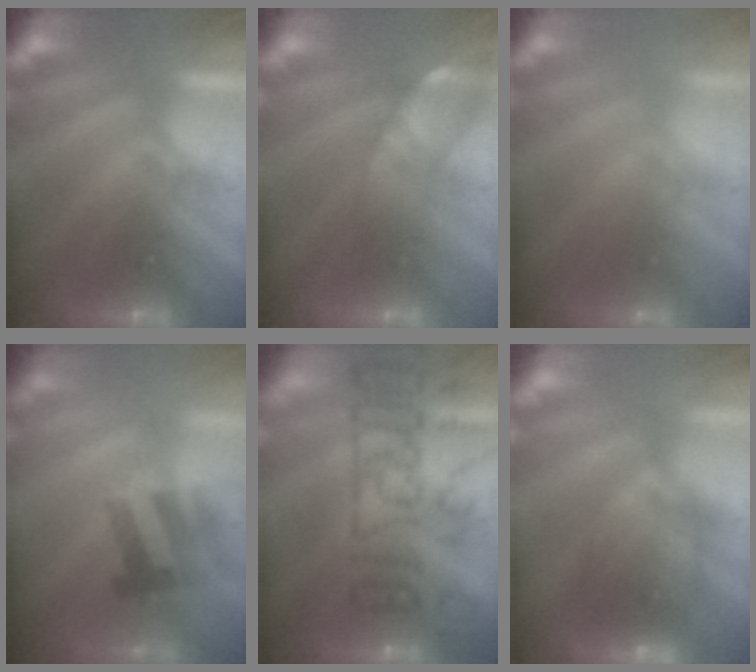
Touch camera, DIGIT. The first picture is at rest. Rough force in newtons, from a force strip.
{"total": 2.6}
{"total": 2.9}
{"total": 2.1}
{"total": 9.0}
{"total": 6.5}